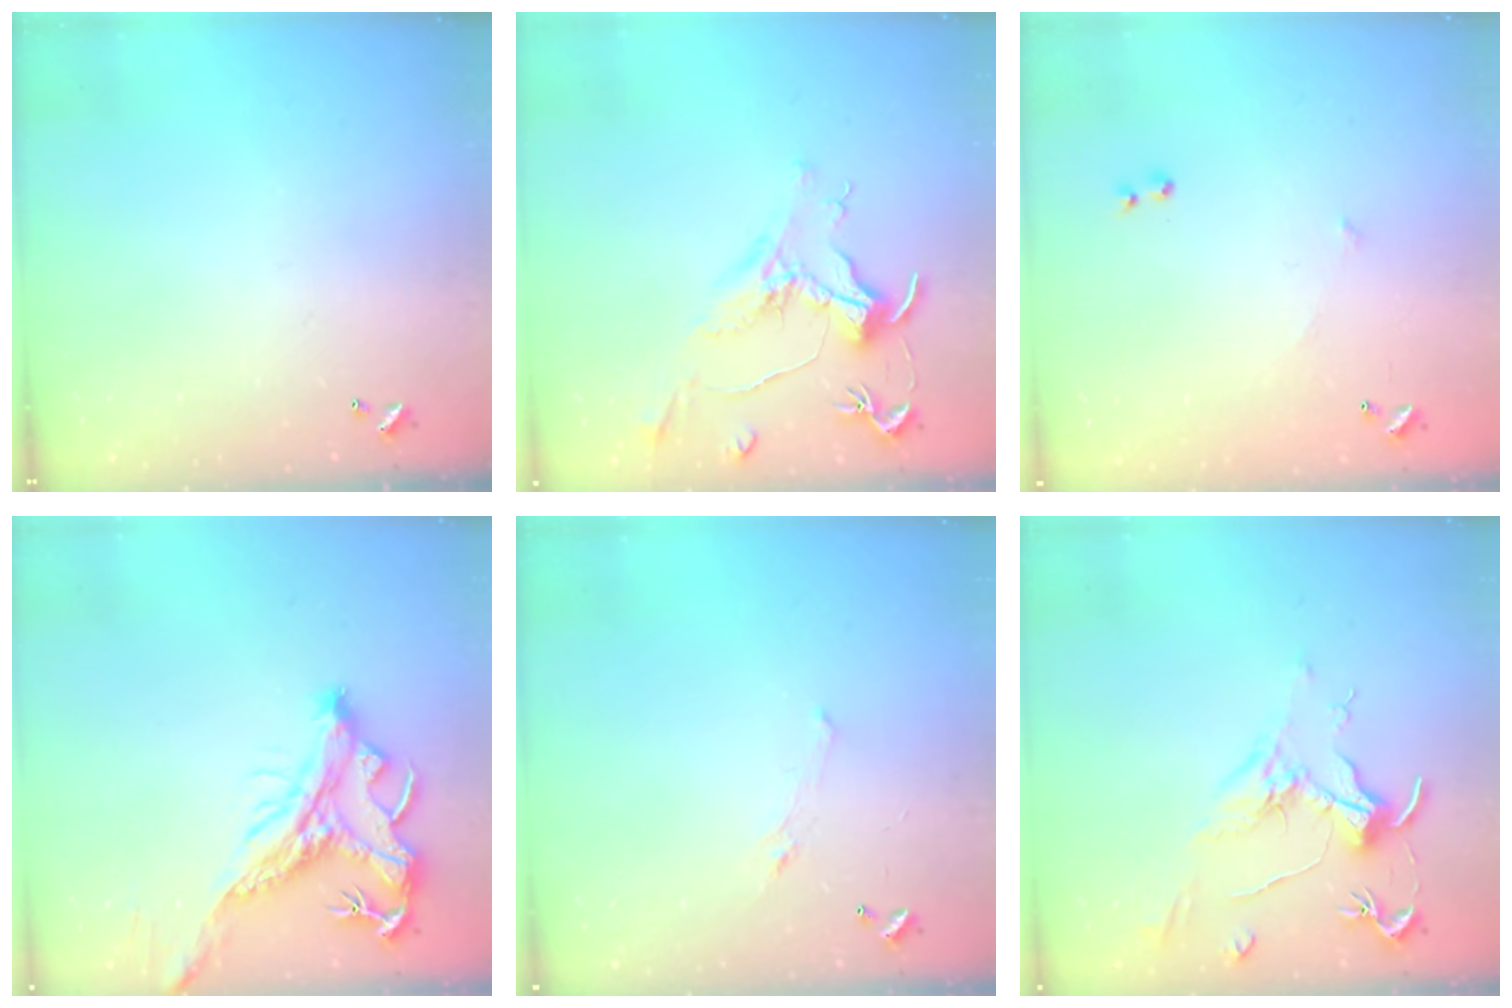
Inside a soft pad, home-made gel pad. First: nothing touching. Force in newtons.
{"total": 1.5, "press": 1.2, "slide": 0.9}
{"total": 6.1, "press": 6.1, "slide": 0.7}
{"total": 4.1, "press": 3.8, "slide": 1.5}
{"total": 0.8, "press": 0.1, "slide": 0.8}
{"total": 1.9, "press": 1.7, "slide": 0.9}